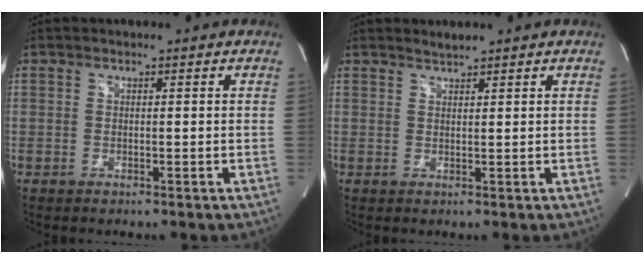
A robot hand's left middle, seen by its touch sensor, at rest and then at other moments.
{"total": 1.2, "force": [1.2, -0.1, 0.1], "torque": [-0.007, 0.003, 0.025]}